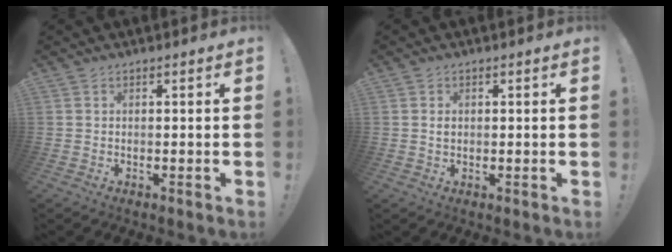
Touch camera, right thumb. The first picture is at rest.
{"total": 1.0, "force": [0.1, 0.8, 0.5], "torque": [-0.005, 0.001, 0.001]}